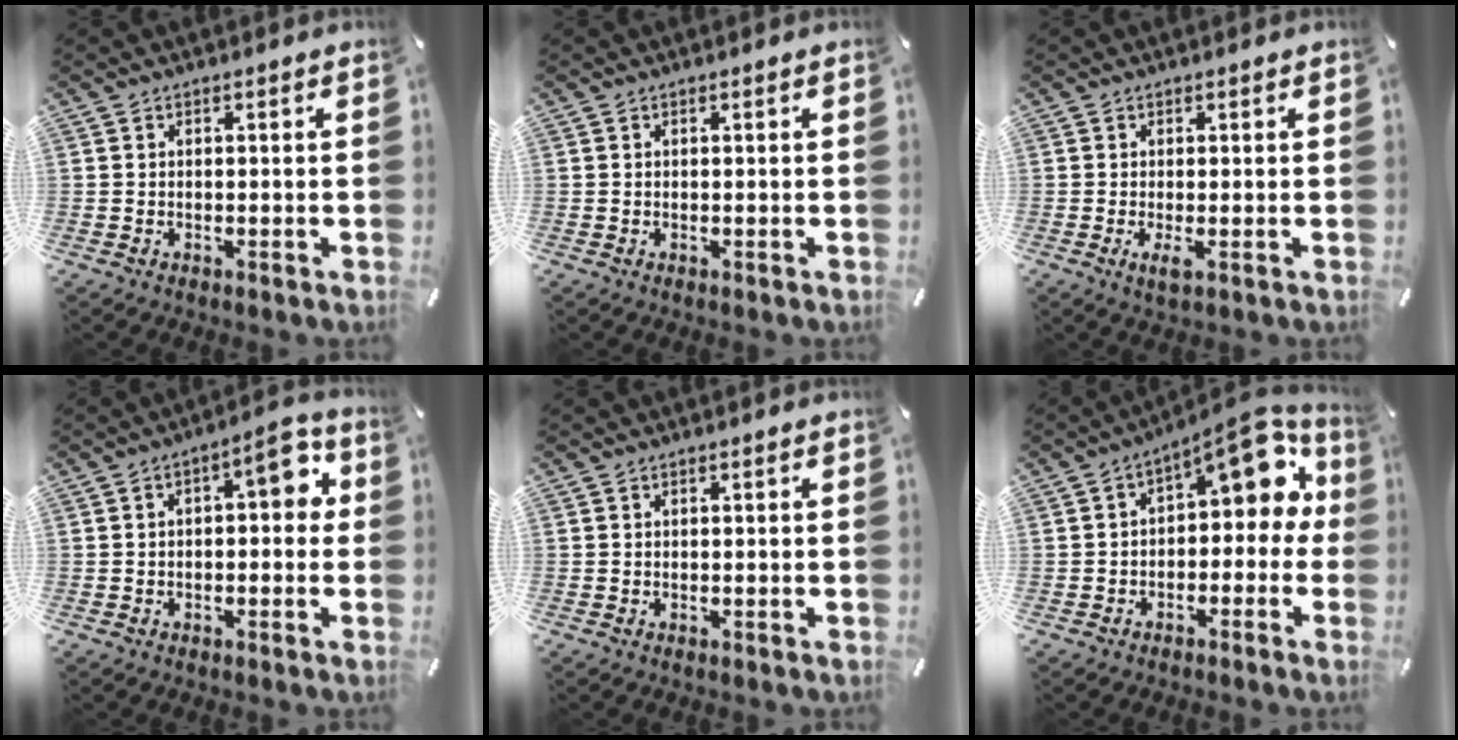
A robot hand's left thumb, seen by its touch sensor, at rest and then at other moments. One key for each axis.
{"total": 0.0}
{"total": 2.7, "fx": -0.5, "fy": 0.5, "fz": 2.6, "tx": -0.041, "ty": -0.011, "tz": -0.010}
{"total": 7.2, "fx": 1.3, "fy": 3.4, "fz": 6.2, "tx": -0.079, "ty": -0.005, "tz": 0.013}
{"total": 0.0}
{"total": 10.5, "fx": 4.6, "fy": 5.2, "fz": 7.8, "tx": -0.101, "ty": -0.039, "tz": 0.077}